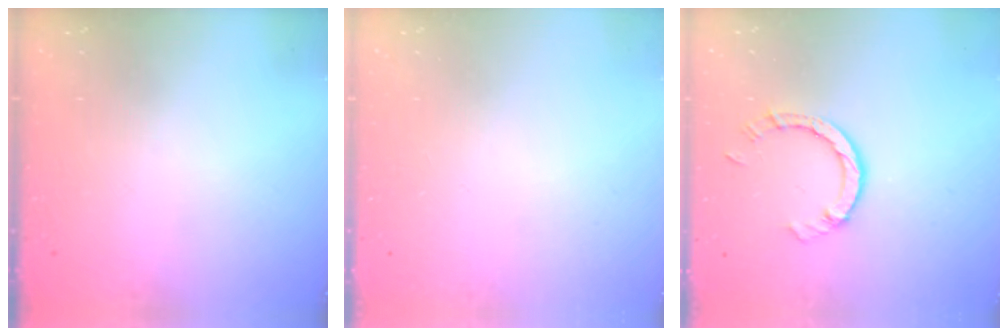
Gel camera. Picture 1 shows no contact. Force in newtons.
{"total": 0.0}
{"total": 4.8, "press": 4.8, "slide": 0.4}